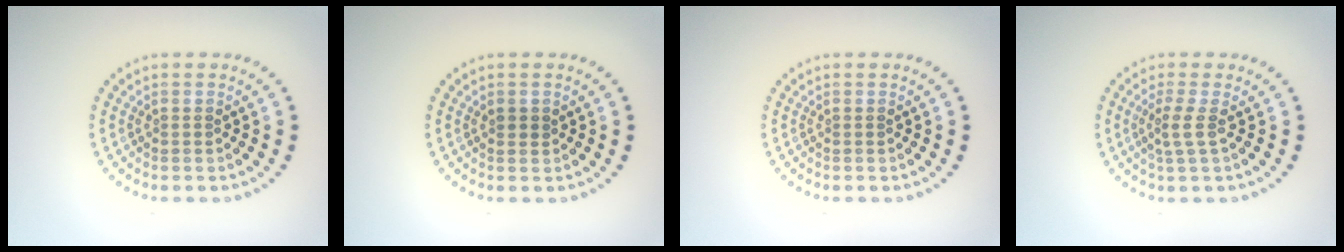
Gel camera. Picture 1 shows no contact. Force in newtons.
{"total": 0.9, "press": 0.8, "slide": 0.3}
{"total": 0.0}
{"total": 1.7, "press": 1.3, "slide": 1.1}